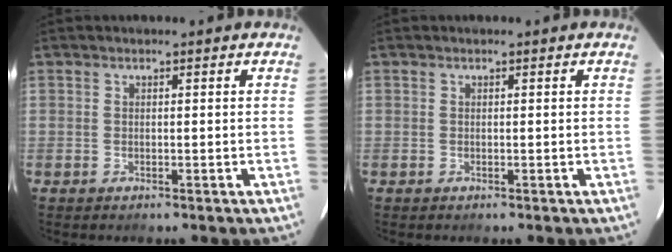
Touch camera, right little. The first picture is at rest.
{"total": 0.0}